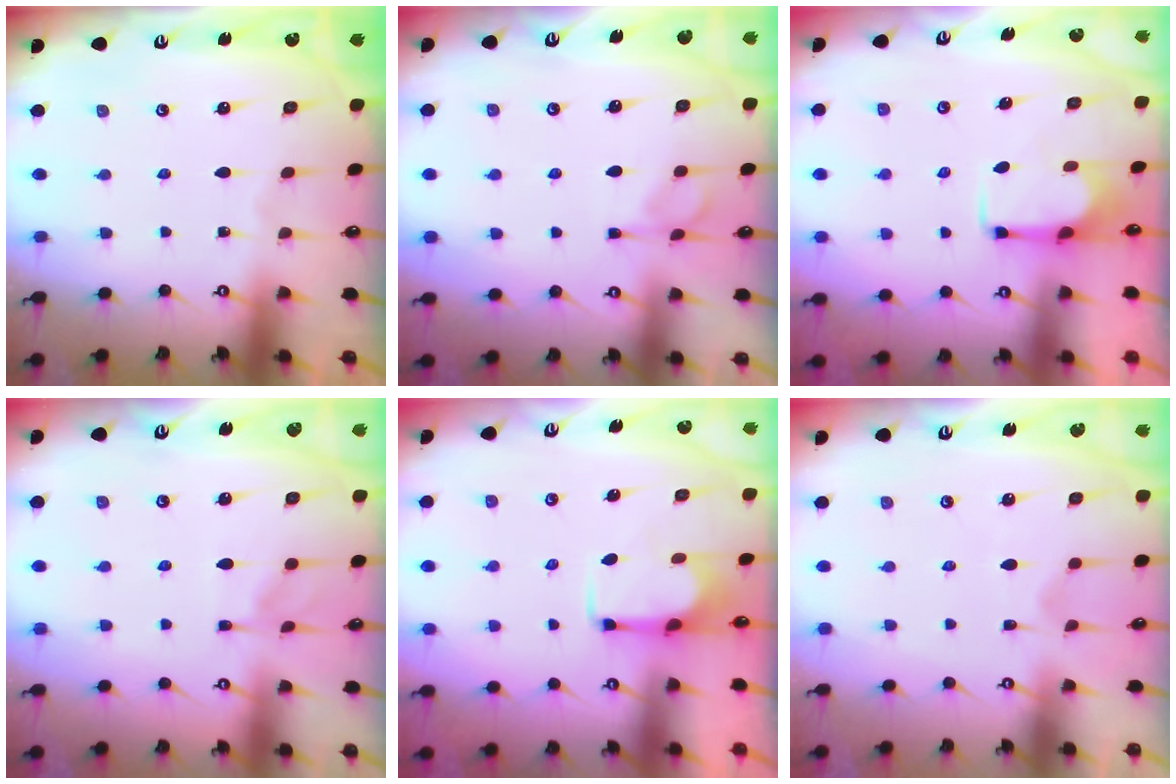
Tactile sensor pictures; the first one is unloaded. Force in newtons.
{"total": 5.6, "press": 5.5, "slide": 0.8}
{"total": 2.5, "press": 2.4, "slide": 0.9}
{"total": 5.2, "press": 5.2, "slide": 0.3}
{"total": 2.5, "press": 2.4, "slide": 0.9}
{"total": 2.9, "press": 2.6, "slide": 1.3}